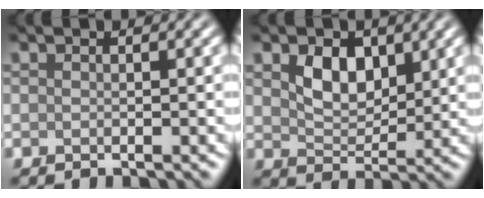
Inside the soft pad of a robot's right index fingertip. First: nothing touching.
{"total": 3.6, "force": [1.6, 2.4, 2.3], "torque": [-0.048, -0.004, 0.028]}